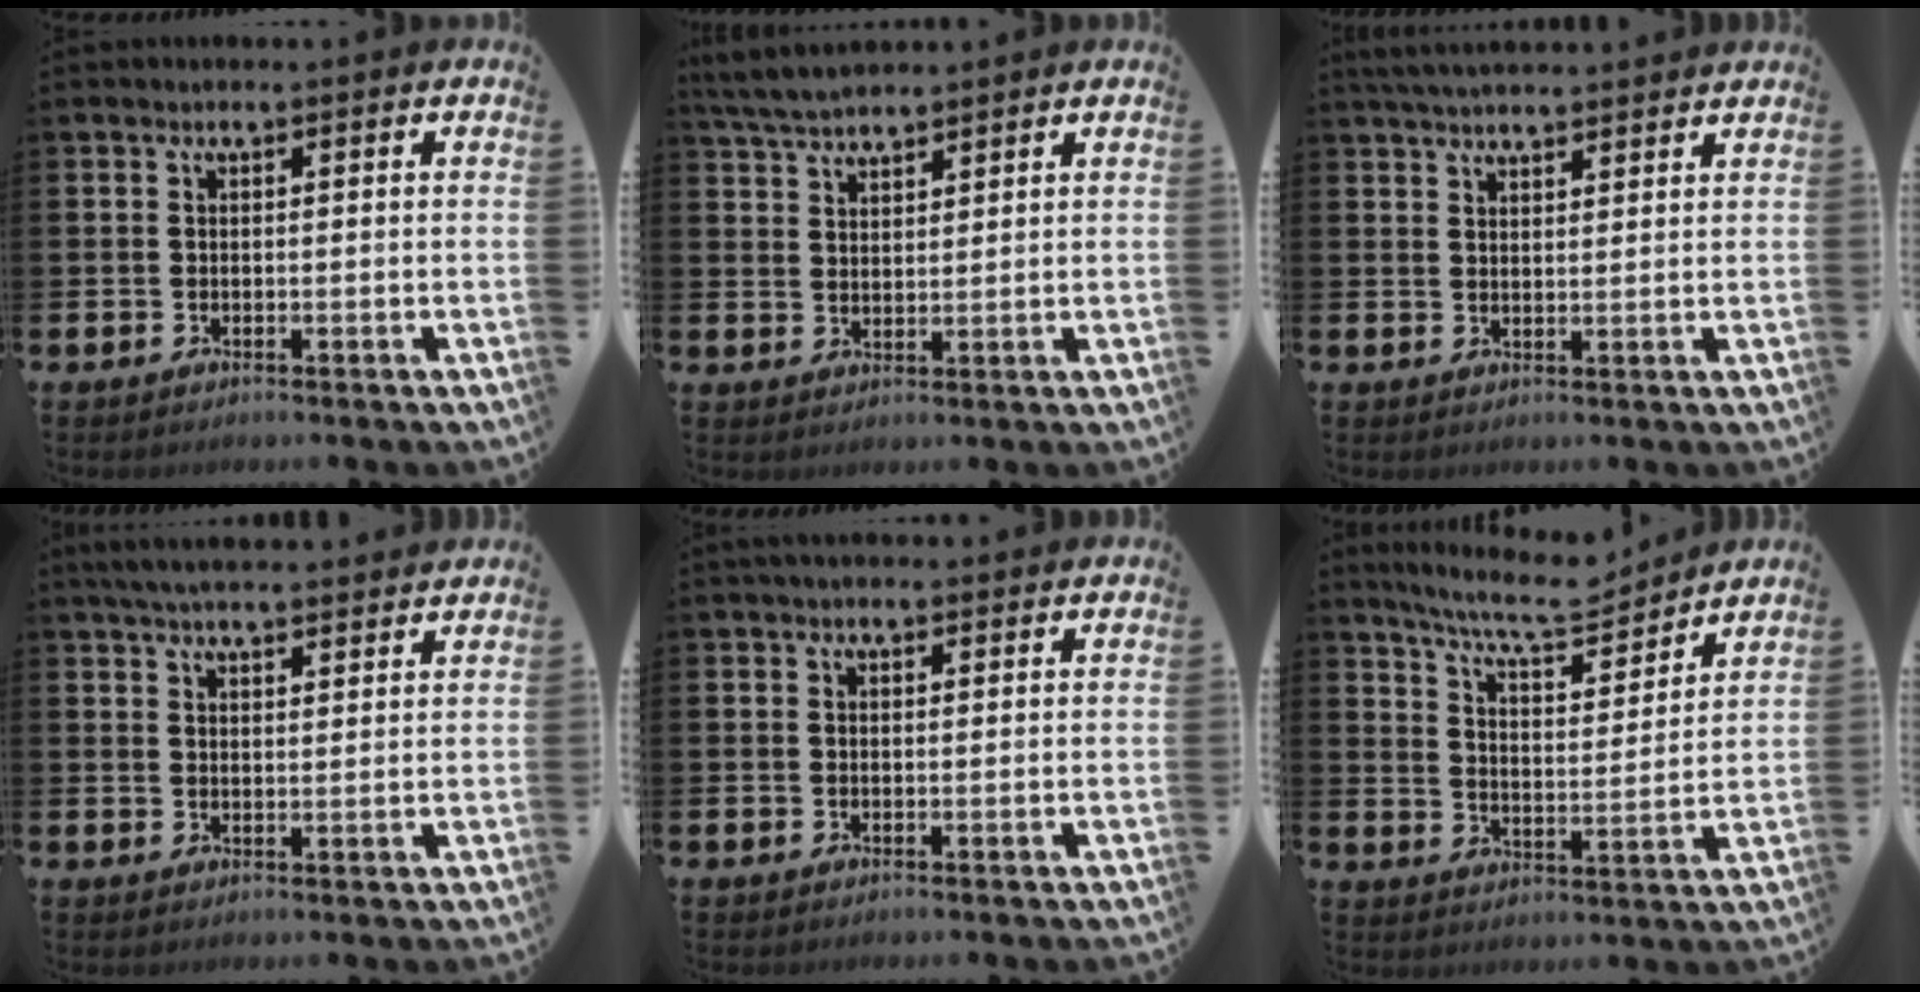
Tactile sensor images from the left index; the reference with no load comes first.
{"total": 4.4, "force": [4.3, 0.5, 1.0], "torque": [-0.034, -0.012, 0.079]}
{"total": 4.0, "force": [3.9, 0.3, 0.7], "torque": [-0.020, -0.013, 0.072]}
{"total": 4.7, "force": [4.6, 0.2, 0.9], "torque": [-0.034, -0.016, 0.085]}
{"total": 1.7, "force": [1.6, 0.4, 0.5], "torque": [-0.001, -0.002, 0.027]}
{"total": 8.5, "force": [7.8, 1.3, 3.1], "torque": [-0.082, -0.044, 0.135]}